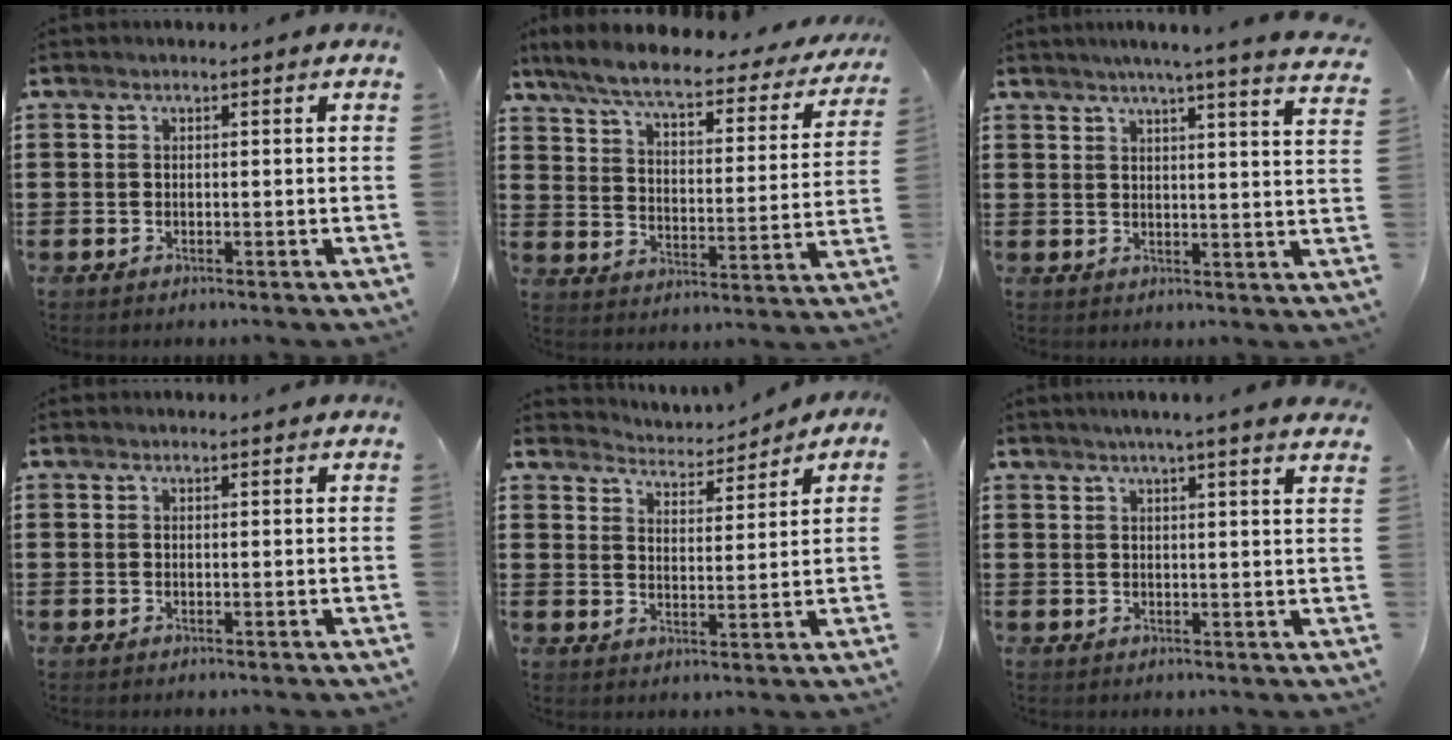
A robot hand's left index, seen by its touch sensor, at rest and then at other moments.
{"total": 6.8, "force": [5.7, 0.7, 3.7], "torque": [-0.096, -0.032, 0.095]}
{"total": 4.4, "force": [3.8, -1.1, 1.9], "torque": [-0.050, -0.021, 0.063]}
{"total": 0.6, "force": [0.5, 0.1, 0.2], "torque": [-0.006, 0.000, 0.011]}
{"total": 3.5, "force": [3.4, 0.5, 0.0], "torque": [-0.019, -0.019, 0.057]}
{"total": 3.1, "force": [2.7, -0.7, 1.3], "torque": [-0.032, -0.007, 0.049]}